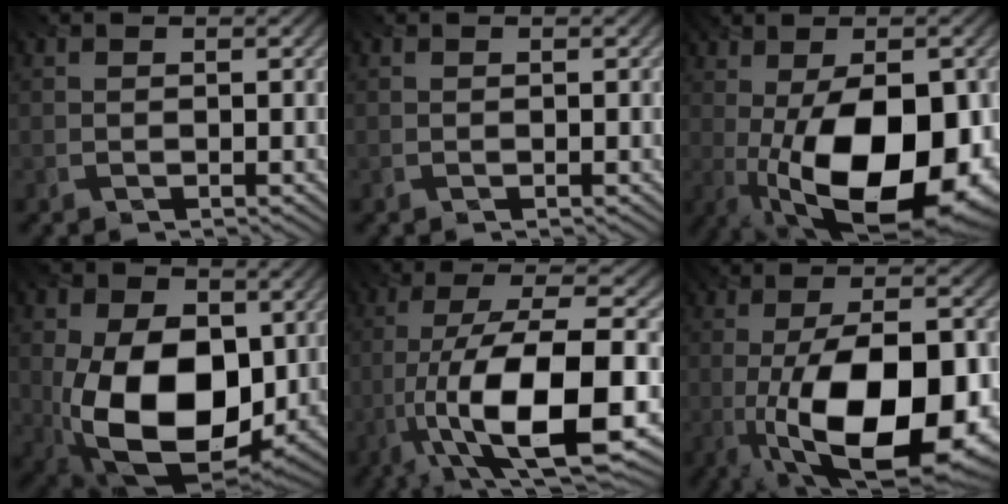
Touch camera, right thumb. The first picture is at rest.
{"total": 0.0}
{"total": 18.2, "force": [-4.6, 8.5, 15.5], "torque": [-0.242, -0.041, -0.055]}
{"total": 16.7, "force": [-2.1, 11.1, 12.3], "torque": [-0.217, -0.044, -0.036]}
{"total": 15.8, "force": [-5.9, 4.5, 13.9], "torque": [-0.242, -0.009, -0.108]}
{"total": 17.5, "force": [-5.7, 7.0, 14.9], "torque": [-0.218, -0.026, -0.089]}